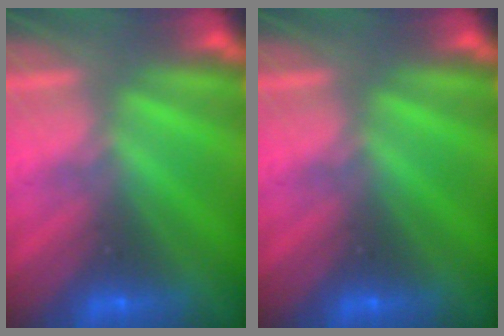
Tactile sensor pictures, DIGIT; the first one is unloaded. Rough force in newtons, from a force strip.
{"total": 0.0}